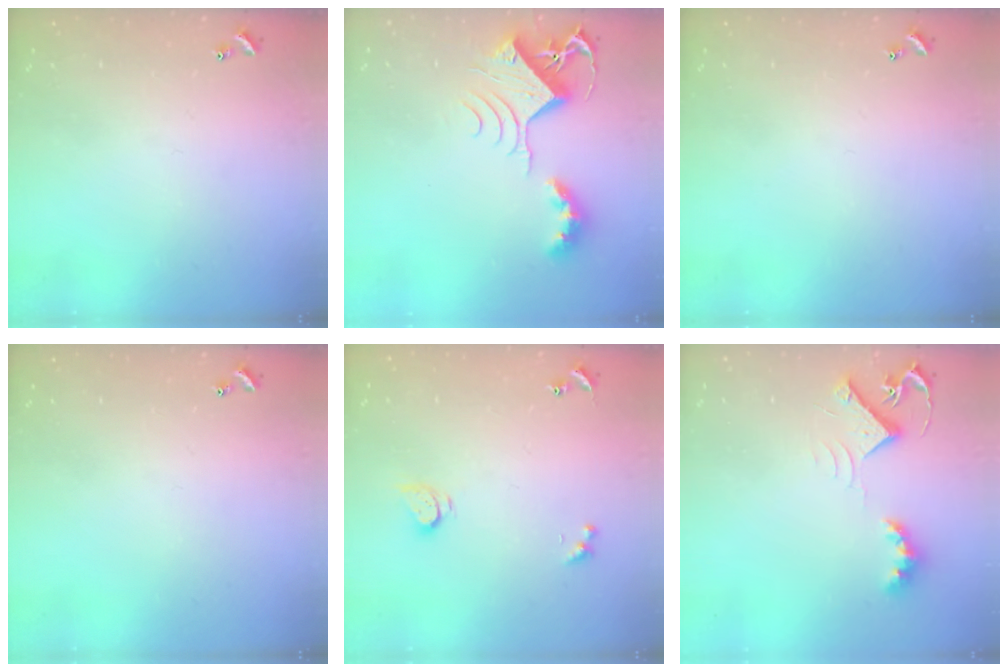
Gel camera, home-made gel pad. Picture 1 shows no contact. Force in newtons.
{"total": 9.4, "press": 9.4, "slide": 1.1}
{"total": 0.0}
{"total": 0.0}
{"total": 2.6, "press": 2.6, "slide": 0.2}
{"total": 8.2, "press": 8.2, "slide": 0.5}